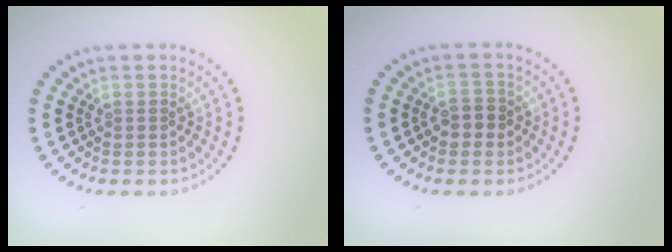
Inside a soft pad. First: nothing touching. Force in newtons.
{"total": 1.9, "press": 1.8, "slide": 0.4}